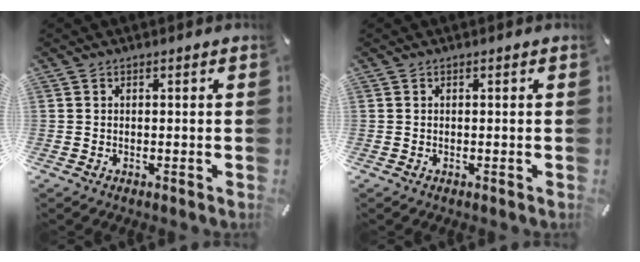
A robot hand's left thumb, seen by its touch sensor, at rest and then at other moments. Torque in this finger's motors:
{"motor_torque": [-0.01, 0.00, -0.02, -0.01, 0.00]}